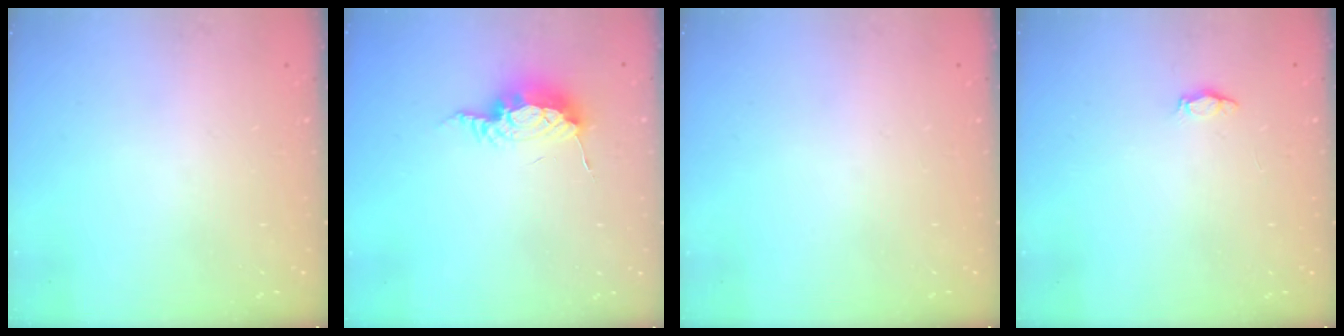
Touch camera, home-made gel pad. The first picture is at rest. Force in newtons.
{"total": 8.7, "press": 8.6, "slide": 0.9}
{"total": 0.0}
{"total": 2.2, "press": 2.2, "slide": 0.3}